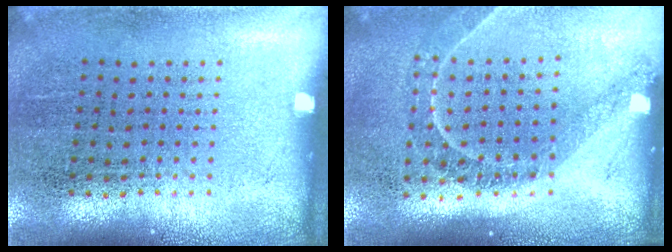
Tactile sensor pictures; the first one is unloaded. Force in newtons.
{"total": 1.3, "press": 1.2, "slide": 0.4}